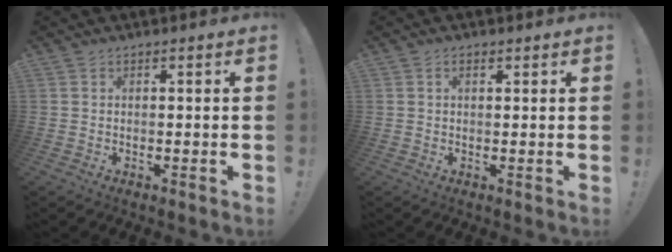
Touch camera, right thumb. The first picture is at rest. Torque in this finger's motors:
{"motor_torque": [0.03, -0.41, -0.21, 0.09, 0.00]}